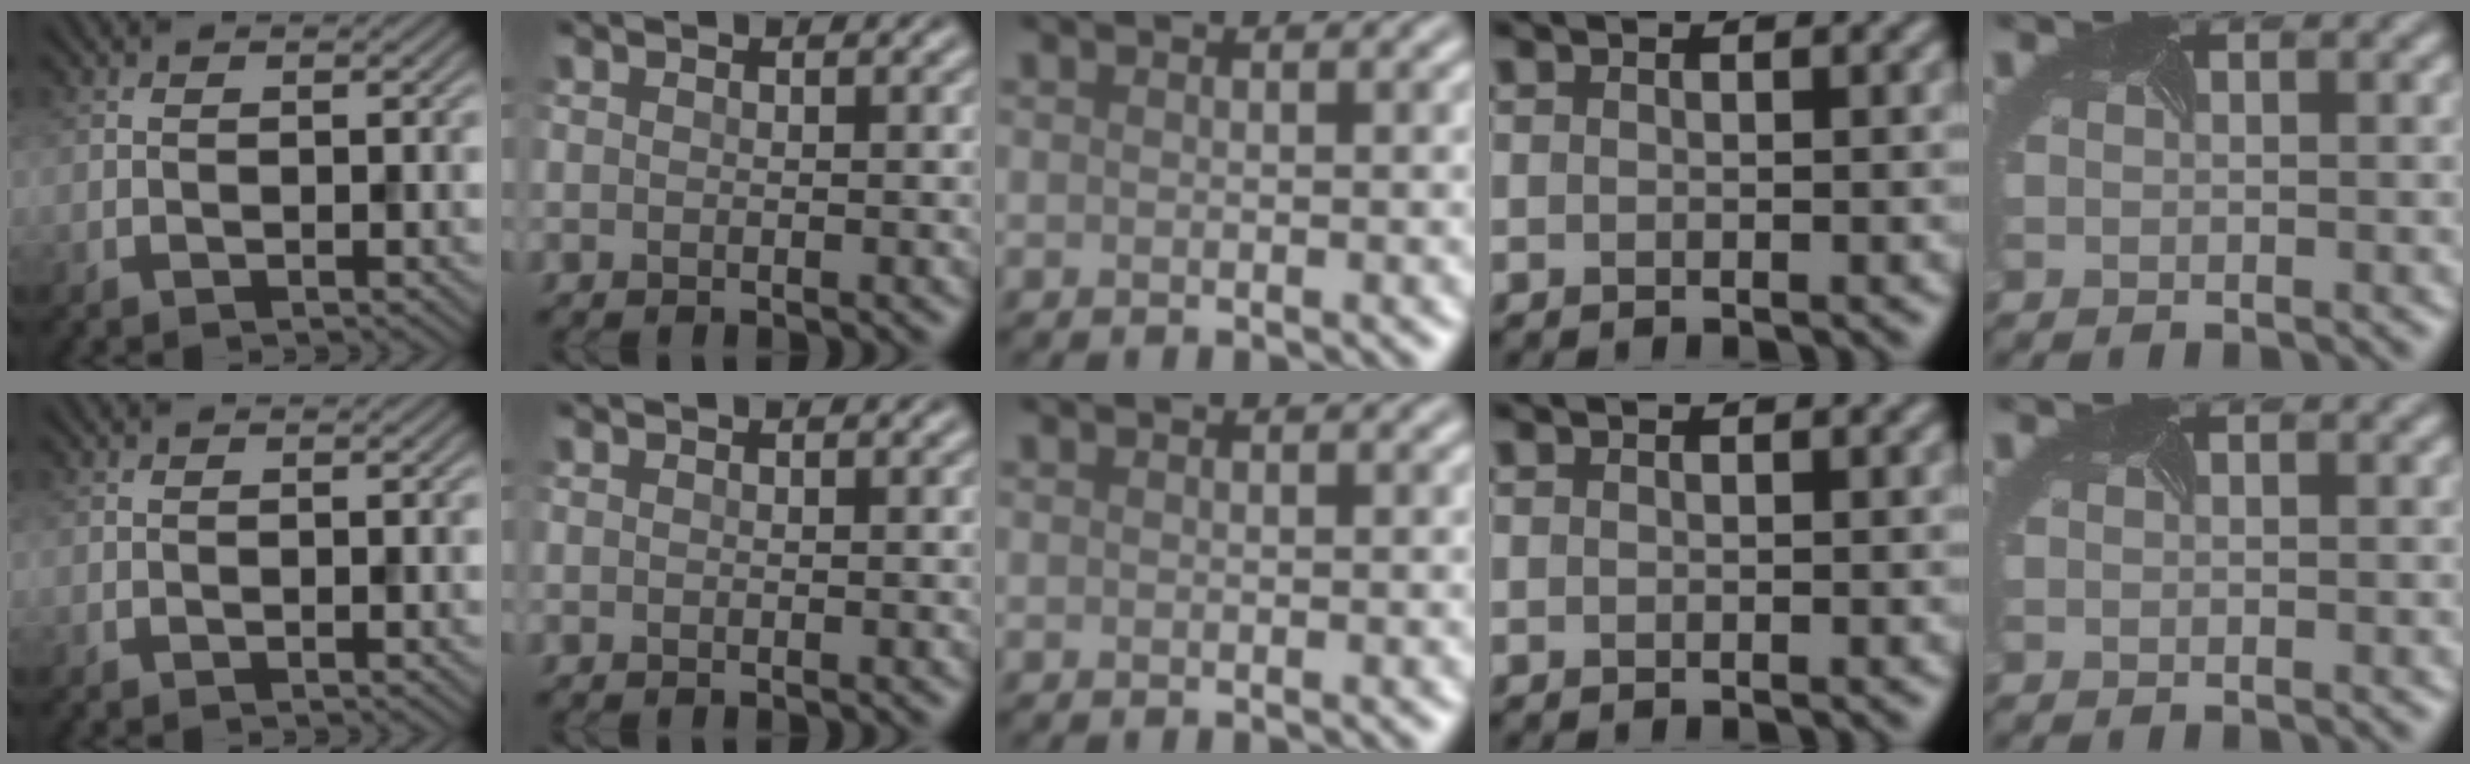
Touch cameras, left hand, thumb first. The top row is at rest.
{}